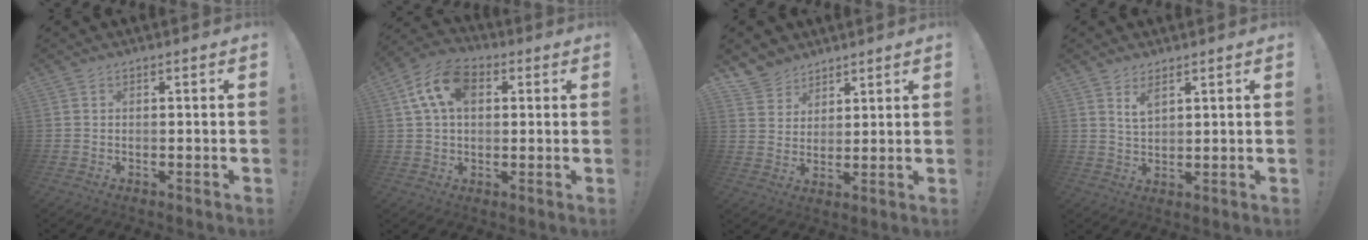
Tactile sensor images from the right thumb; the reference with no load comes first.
{"total": 12.7, "force": [4.1, 8.3, 8.8], "torque": [-0.152, 0.007, 0.078]}
{"total": 7.3, "force": [5.8, 4.4, 0.6], "torque": [-0.017, -0.044, 0.117]}
{"total": 4.3, "force": [3.0, 1.7, 2.7], "torque": [-0.035, -0.021, 0.050]}